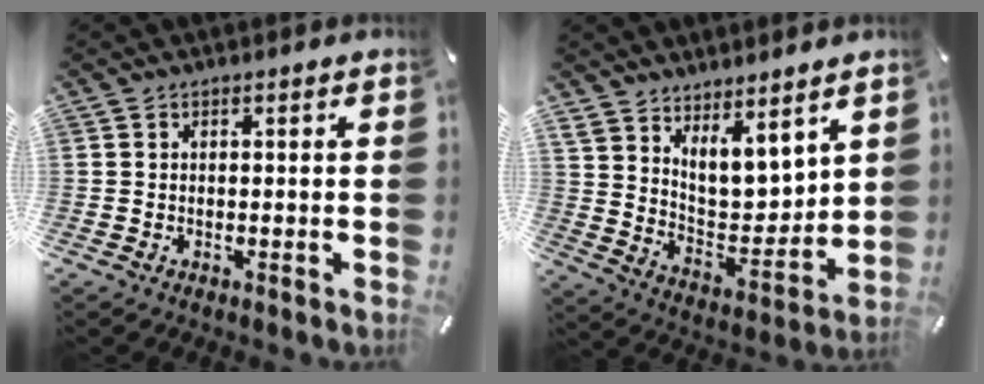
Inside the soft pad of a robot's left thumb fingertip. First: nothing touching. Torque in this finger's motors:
{"motor_torque": [1.25, 0.55, 0.30, -0.31, 0.25]}